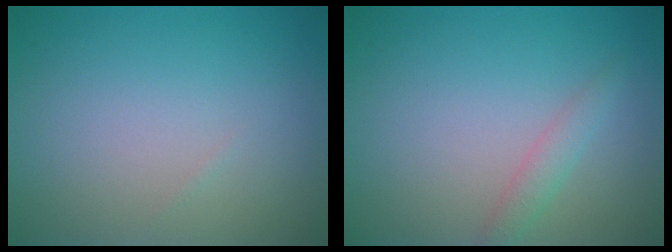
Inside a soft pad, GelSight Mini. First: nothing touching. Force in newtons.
{"total": 1.5, "press": 1.5, "slide": 0.0}